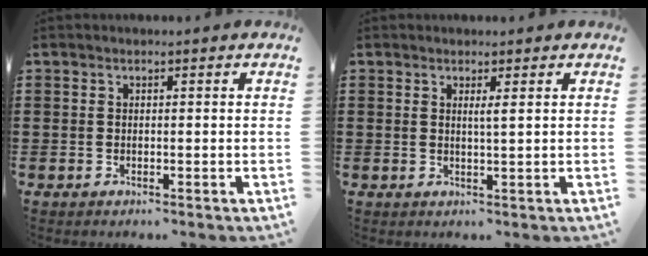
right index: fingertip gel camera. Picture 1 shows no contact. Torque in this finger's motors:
{"motor_torque": [0.31, 0.16, 0.00, 0.04]}